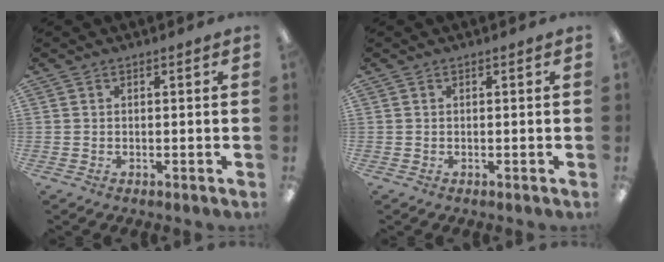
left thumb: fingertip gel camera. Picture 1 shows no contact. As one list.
[{"total": 0.0}]